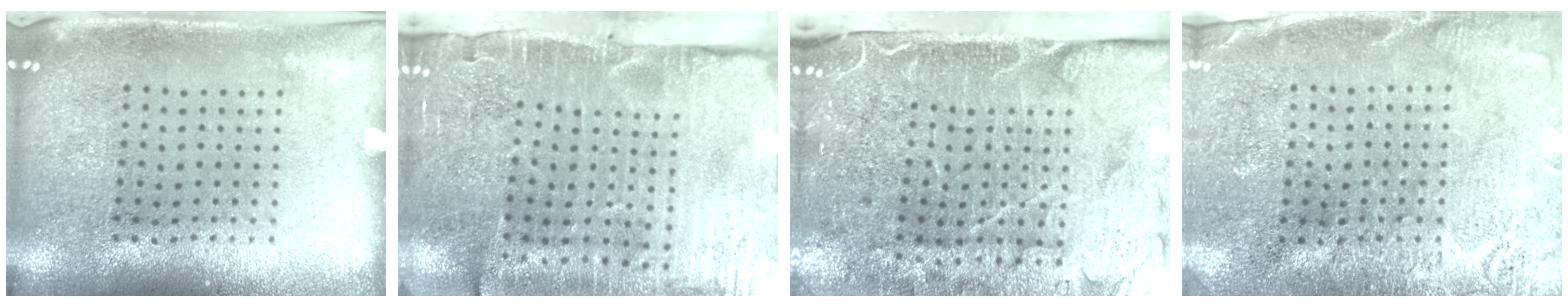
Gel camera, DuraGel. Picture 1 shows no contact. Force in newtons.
{"total": 4.7, "press": 3.9, "slide": 2.6}
{"total": 5.0, "press": 4.0, "slide": 2.9}
{"total": 2.7, "press": 2.7, "slide": 0.4}